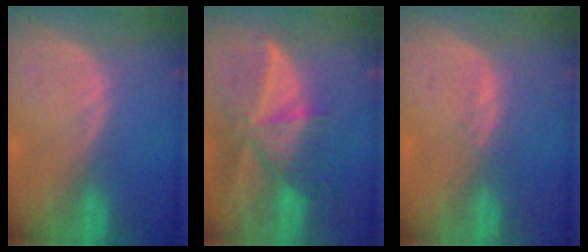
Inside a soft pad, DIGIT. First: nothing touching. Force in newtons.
{"total": 9.8, "press": 8.6, "slide": 4.7}
{"total": 1.1, "press": 1.0, "slide": 0.5}